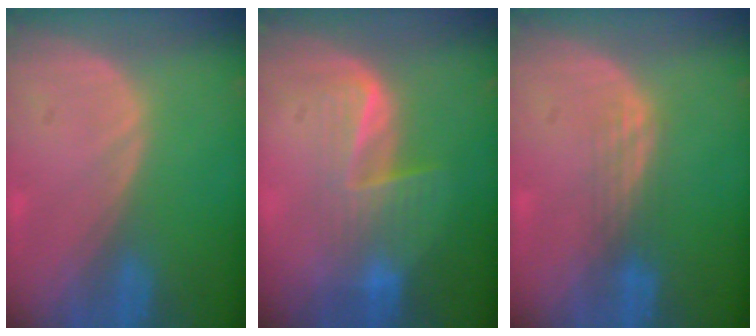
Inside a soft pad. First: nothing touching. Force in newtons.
{"total": 6.2, "press": 5.9, "slide": 1.9}
{"total": 3.0, "press": 2.5, "slide": 1.6}